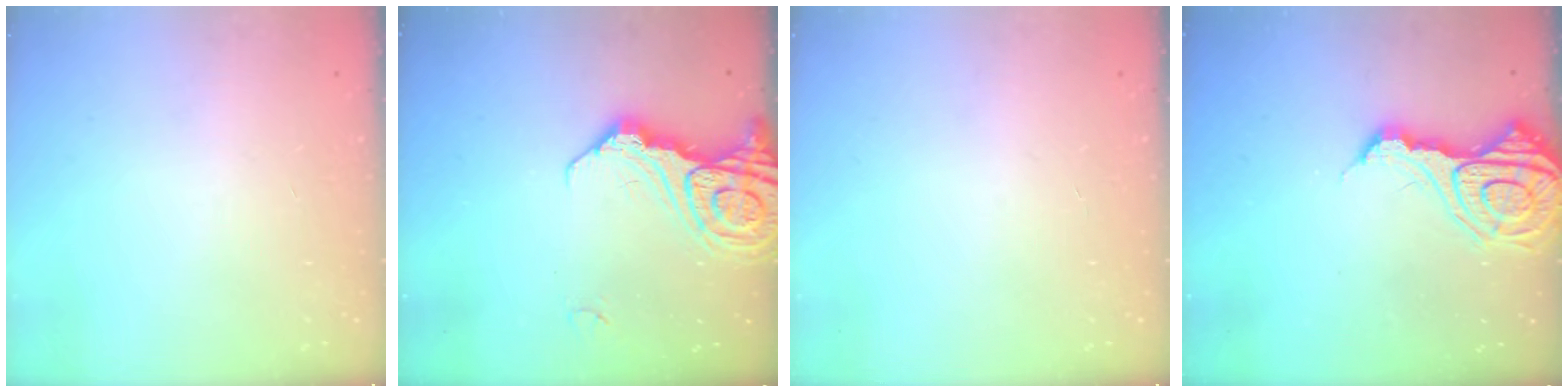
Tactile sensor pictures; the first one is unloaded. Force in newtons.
{"total": 14.6, "press": 14.5, "slide": 1.9}
{"total": 0.0}
{"total": 14.5, "press": 14.5, "slide": 1.6}